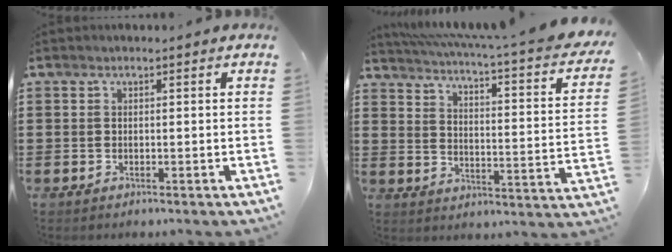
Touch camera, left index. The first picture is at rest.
{"total": 3.6, "force": [2.5, -0.4, 2.5], "torque": [-0.063, -0.034, 0.033]}